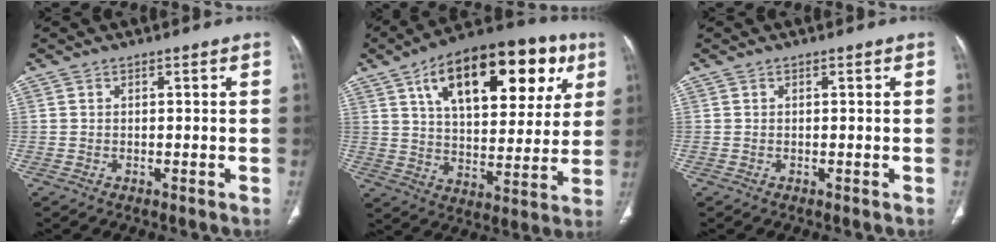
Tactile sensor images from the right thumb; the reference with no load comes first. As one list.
[{"total": 26.1, "force": [11.2, 12.8, 19.8], "torque": [-0.255, 0.001, 0.171]}, {"total": 0.0}]